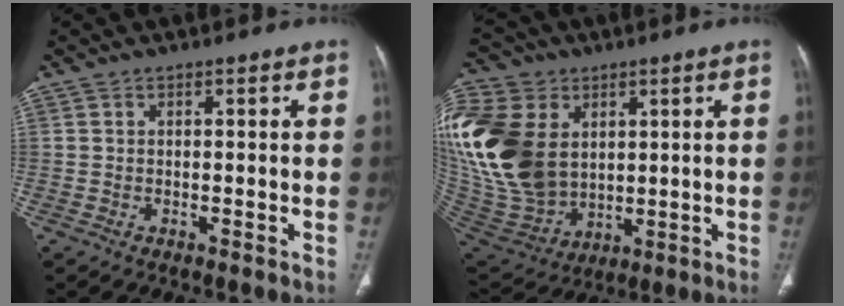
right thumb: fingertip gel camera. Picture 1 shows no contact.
{"total": 29.9, "force": [5.8, 21.7, 19.7], "torque": [-0.453, 0.011, 0.131]}